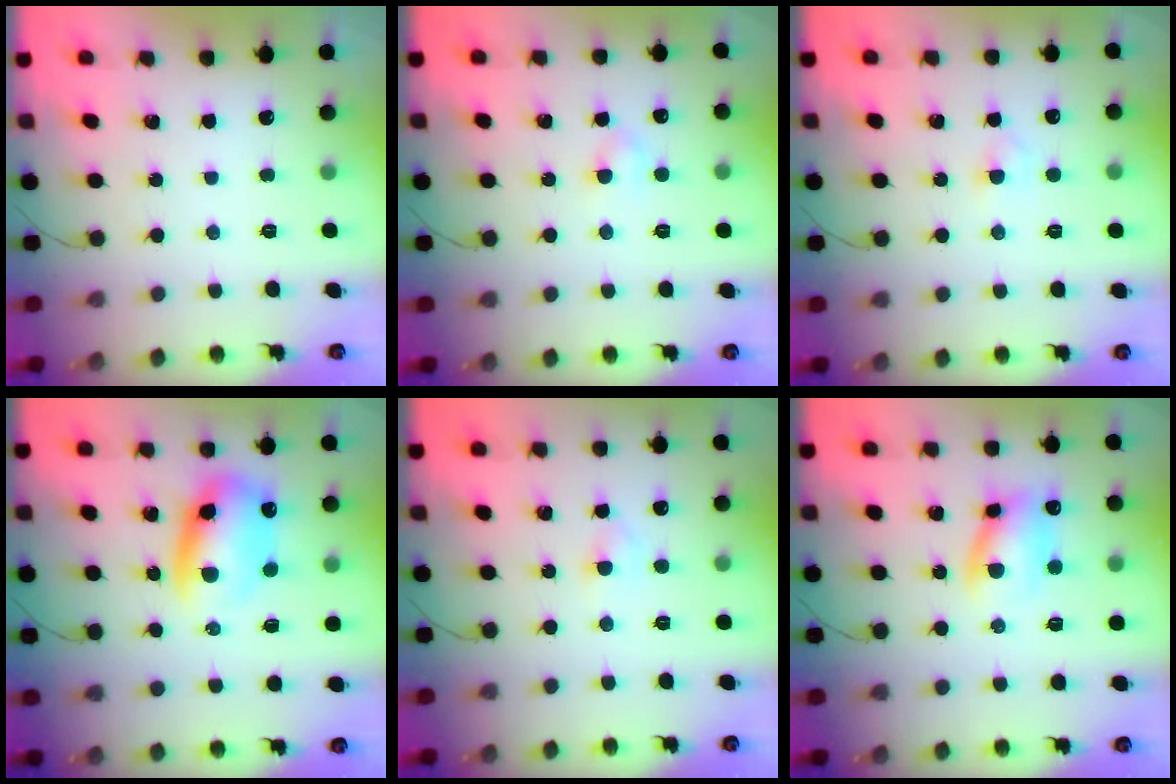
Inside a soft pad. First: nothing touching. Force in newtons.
{"total": 2.8, "press": 2.6, "slide": 1.2}
{"total": 2.7, "press": 2.5, "slide": 1.1}
{"total": 10.4, "press": 10.0, "slide": 2.7}
{"total": 2.9, "press": 2.7, "slide": 0.9}
{"total": 10.0, "press": 9.9, "slide": 1.6}